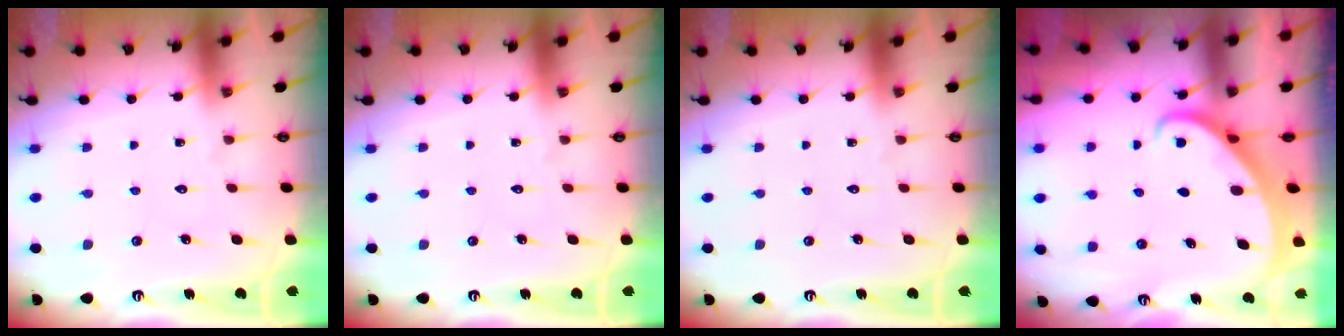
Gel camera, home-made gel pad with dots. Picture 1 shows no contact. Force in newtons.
{"total": 0.0}
{"total": 0.0}
{"total": 2.5, "press": 2.5, "slide": 0.2}